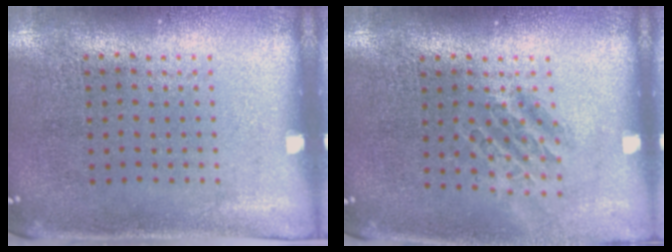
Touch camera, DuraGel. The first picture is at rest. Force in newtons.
{"total": 1.4, "press": 1.2, "slide": 0.8}